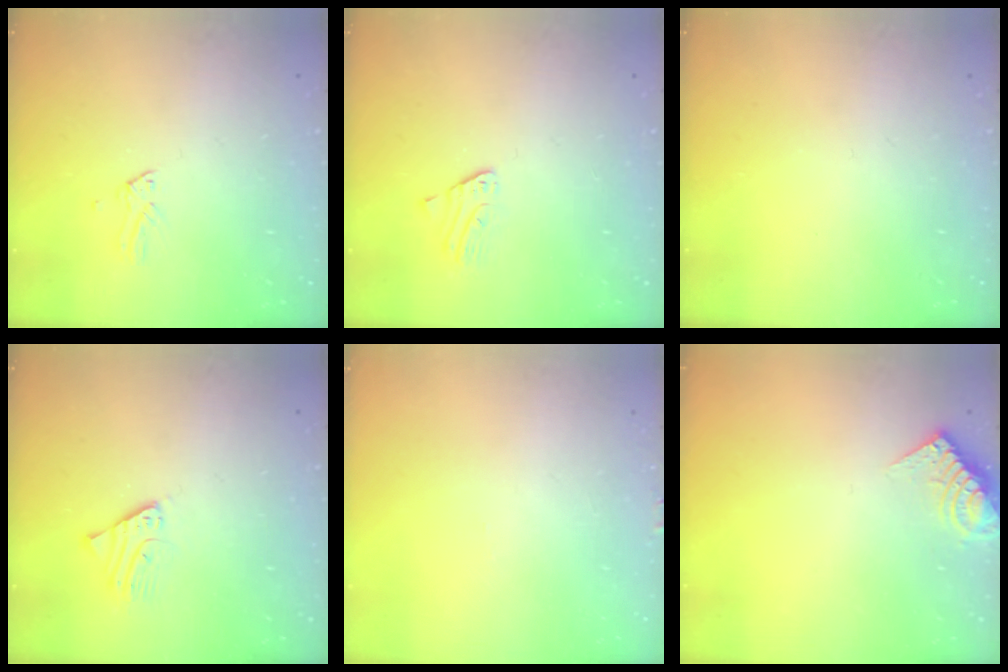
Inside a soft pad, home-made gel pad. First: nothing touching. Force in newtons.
{"total": 1.8, "press": 1.8, "slide": 0.1}
{"total": 0.7, "press": 0.7, "slide": 0.0}
{"total": 2.3, "press": 2.3, "slide": 0.1}
{"total": 3.6, "press": 3.6, "slide": 0.3}
{"total": 7.4, "press": 7.4, "slide": 0.7}